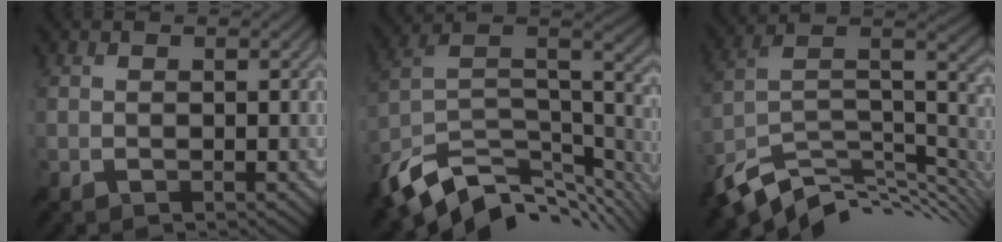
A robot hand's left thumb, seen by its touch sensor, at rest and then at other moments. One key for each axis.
{"total": 13.4, "fx": -8.0, "fy": 6.3, "fz": 8.6, "tx": -0.205, "ty": -0.011, "tz": -0.135}
{"total": 12.5, "fx": -7.1, "fy": 5.3, "fz": 8.8, "tx": -0.196, "ty": -0.008, "tz": -0.125}